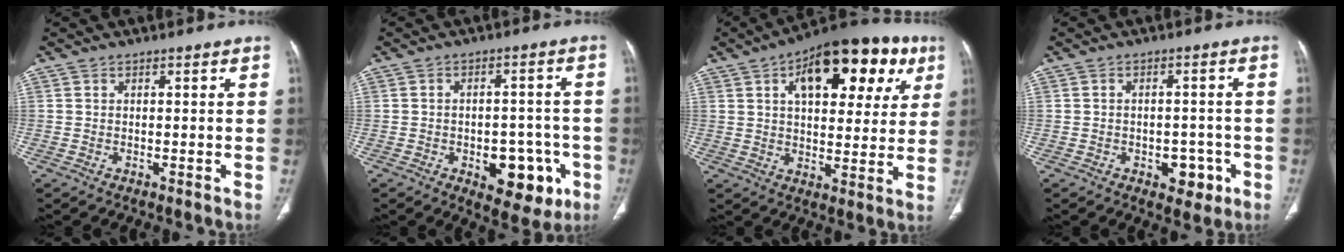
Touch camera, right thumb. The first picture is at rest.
{"total": 11.5, "force": [-4.2, 6.5, 8.5], "torque": [-0.072, 0.025, -0.044]}
{"total": 22.6, "force": [9.4, 11.3, 17.2], "torque": [-0.202, 0.005, 0.132]}
{"total": 5.3, "force": [-2.2, 3.4, 3.4], "torque": [-0.020, 0.014, -0.022]}